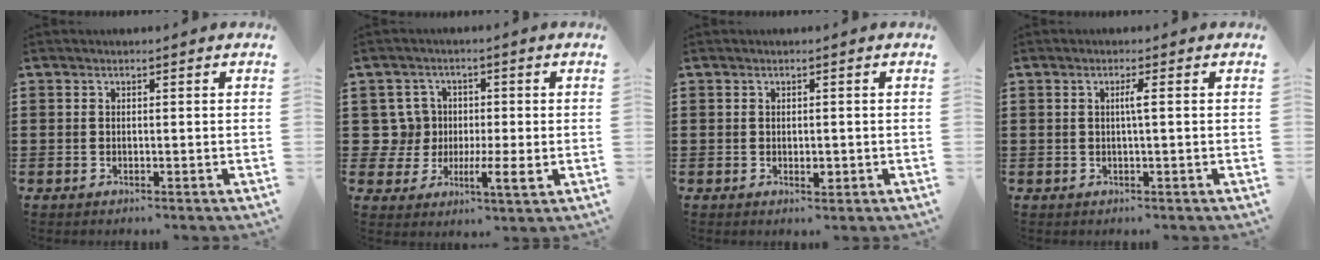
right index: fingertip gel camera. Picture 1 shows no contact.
{"total": 5.6, "force": [-0.3, 4.5, 3.3], "torque": [-0.084, 0.009, -0.004]}
{"total": 1.2, "force": [-0.2, 0.8, 1.0], "torque": [-0.018, 0.001, -0.003]}
{"total": 1.6, "force": [0.0, -0.2, 1.6], "torque": [-0.031, -0.002, -0.003]}